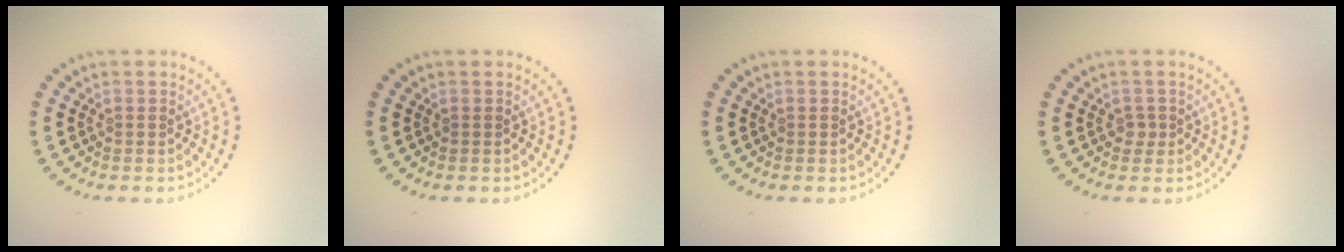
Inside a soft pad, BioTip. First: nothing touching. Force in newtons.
{"total": 0.0}
{"total": 0.0}
{"total": 1.0, "press": 0.7, "slide": 0.6}